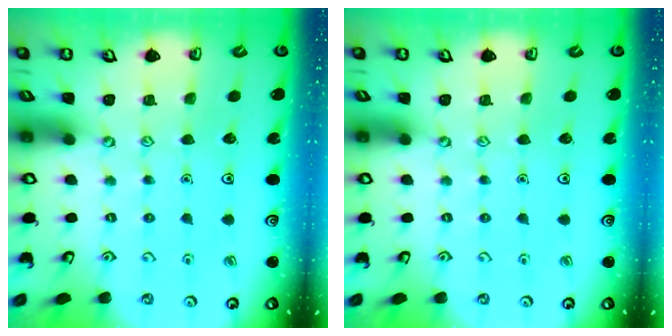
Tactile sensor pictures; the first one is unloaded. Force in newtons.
{"total": 0.0}